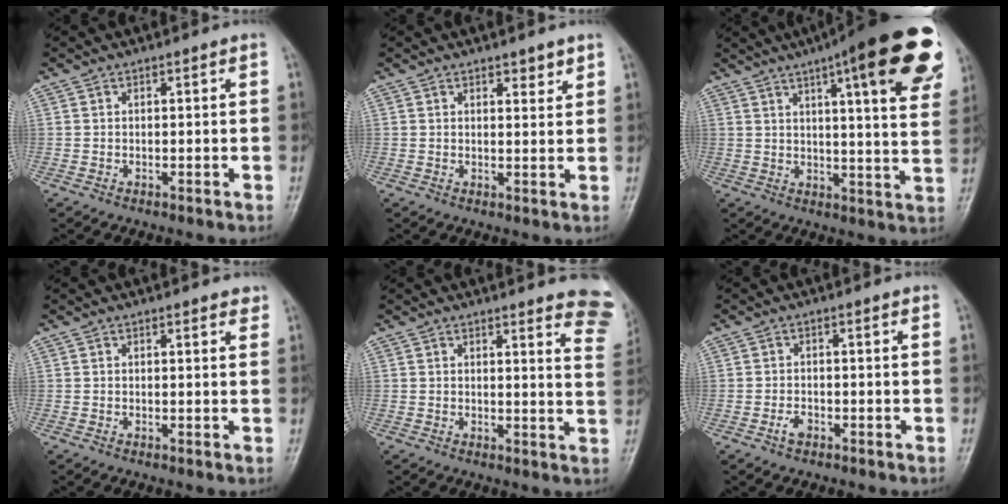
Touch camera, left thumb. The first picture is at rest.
{"total": 2.6, "force": [1.9, 1.0, 1.4], "torque": [-0.010, -0.012, 0.027]}
{"total": 23.7, "force": [12.4, 5.2, 19.5], "torque": [-0.247, -0.023, 0.152]}
{"total": 1.7, "force": [1.3, 0.6, 0.9], "torque": [-0.005, -0.003, 0.012]}
{"total": 11.1, "force": [9.7, 2.1, 5.0], "torque": [-0.020, -0.066, 0.080]}
{"total": 1.9, "force": [-1.1, 1.1, 1.1], "torque": [-0.022, 0.006, -0.021]}